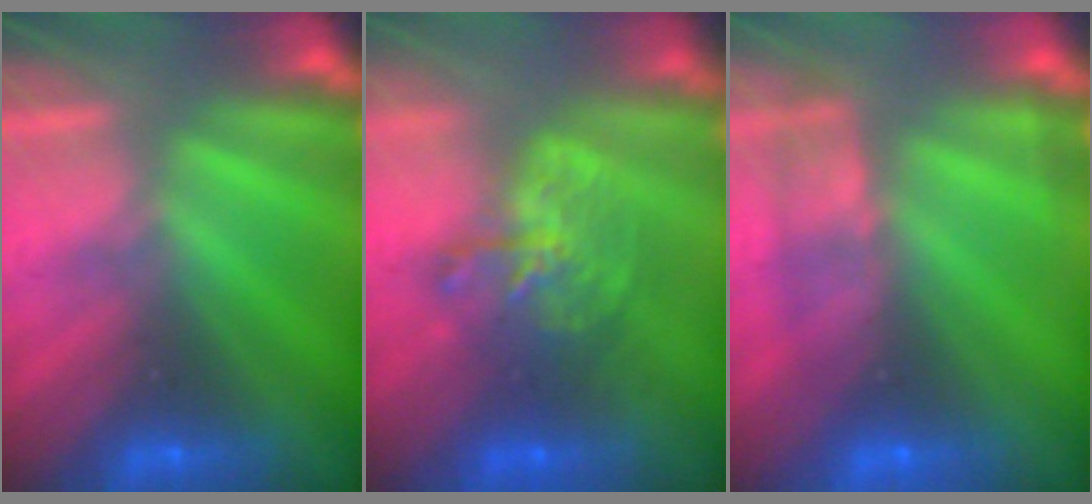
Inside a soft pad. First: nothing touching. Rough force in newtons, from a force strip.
{"total": 10.0}
{"total": 2.4}